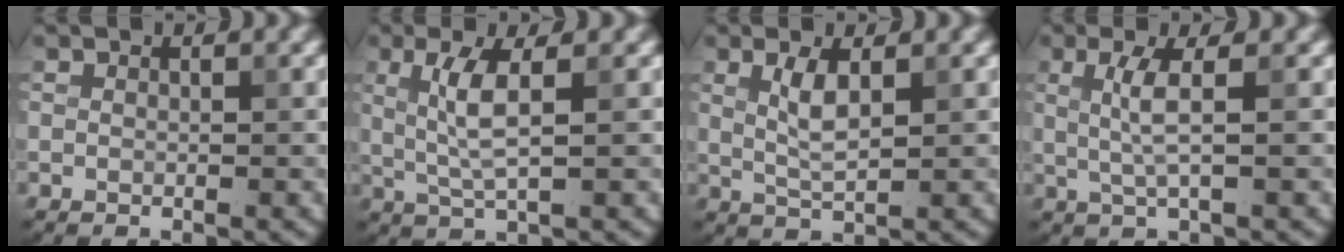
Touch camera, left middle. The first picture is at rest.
{"total": 3.4, "force": [0.7, 0.6, 3.3], "torque": [-0.075, 0.000, 0.016]}
{"total": 2.7, "force": [0.8, 0.8, 2.4], "torque": [-0.051, 0.001, 0.017]}
{"total": 2.8, "force": [0.5, 0.5, 2.7], "torque": [-0.059, -0.002, 0.010]}